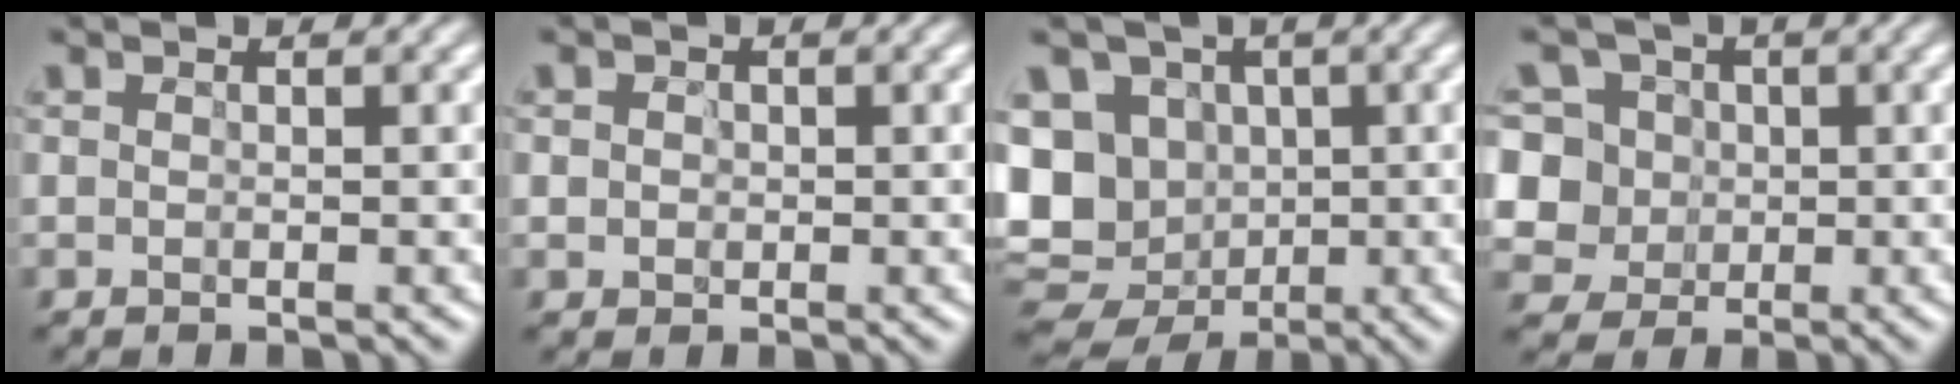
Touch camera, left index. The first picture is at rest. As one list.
[{"total": 2.1, "force": [0.4, 1.9, 0.8], "torque": [-0.004, 0.020, -0.004]}, {"total": 12.8, "force": [-1.4, 11.1, 6.1], "torque": [-0.139, 0.008, -0.032]}, {"total": 8.1, "force": [0.8, 7.5, 3.0], "torque": [-0.107, 0.030, 0.012]}]